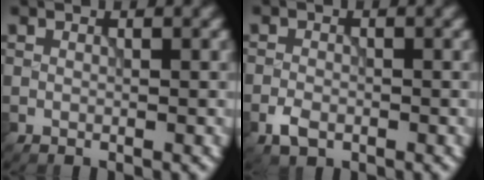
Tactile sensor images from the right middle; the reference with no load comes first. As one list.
[{"total": 2.1, "force": [-1.2, 1.2, 1.2], "torque": [-0.022, -0.001, -0.026]}]